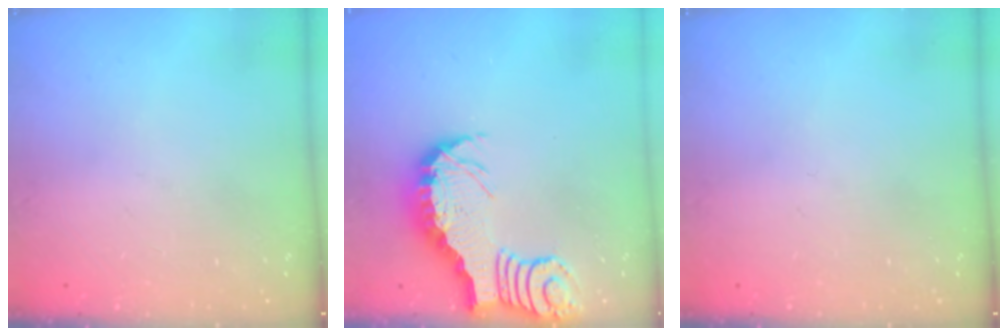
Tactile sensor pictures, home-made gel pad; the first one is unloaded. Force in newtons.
{"total": 3.5, "press": 3.4, "slide": 0.5}
{"total": 0.0}